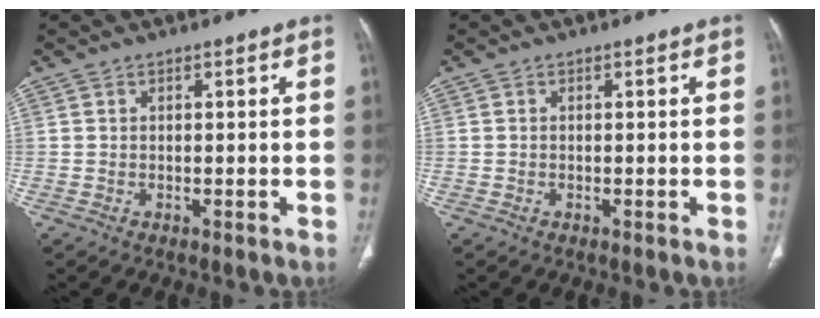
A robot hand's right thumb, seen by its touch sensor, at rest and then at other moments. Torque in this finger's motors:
{"motor_torque": [-0.07, -0.24, -0.35, 0.24, -0.03]}